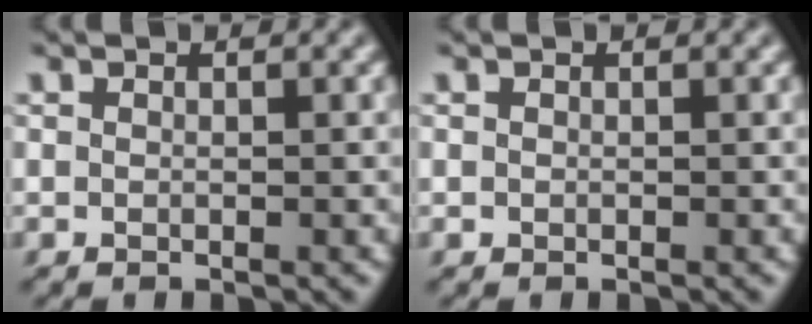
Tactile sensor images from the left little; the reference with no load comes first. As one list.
[{"total": 0.0}]